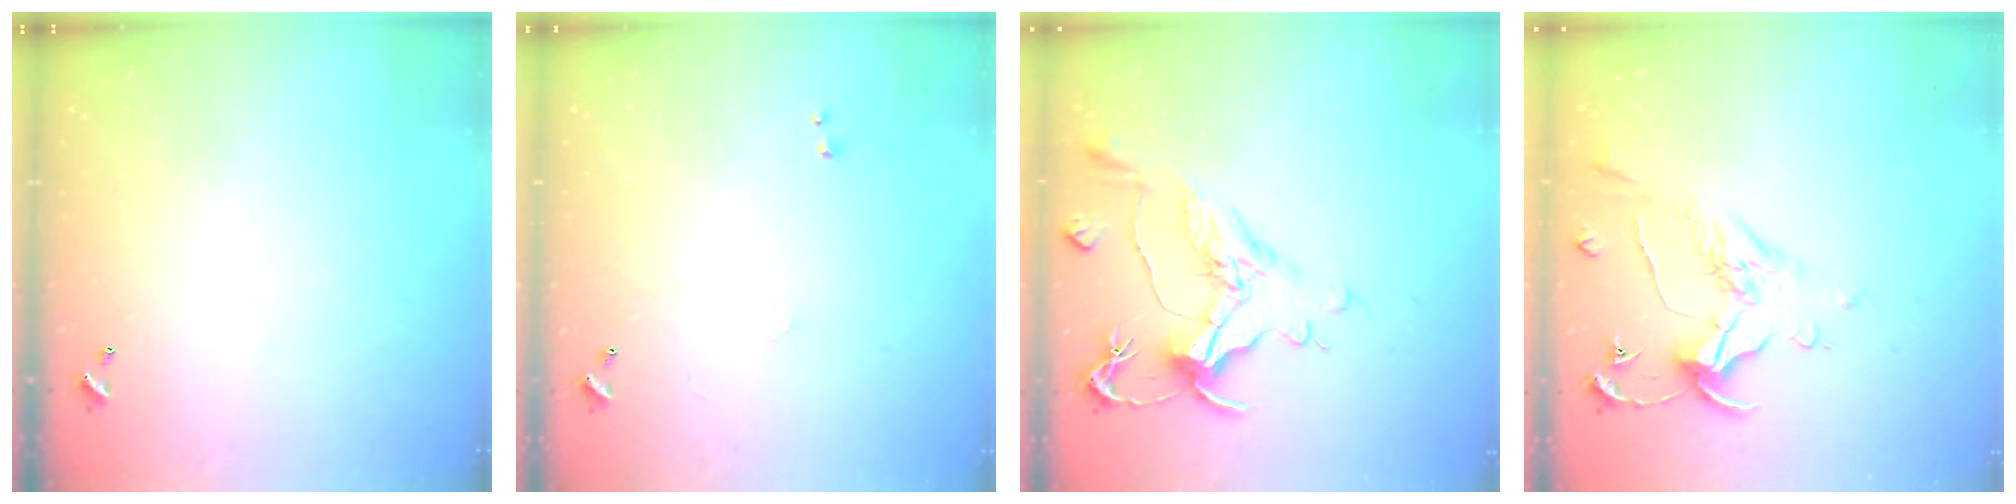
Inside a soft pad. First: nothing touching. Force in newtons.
{"total": 0.7, "press": 0.1, "slide": 0.7}
{"total": 1.1, "press": 0.2, "slide": 1.1}
{"total": 0.8, "press": 0.7, "slide": 0.5}